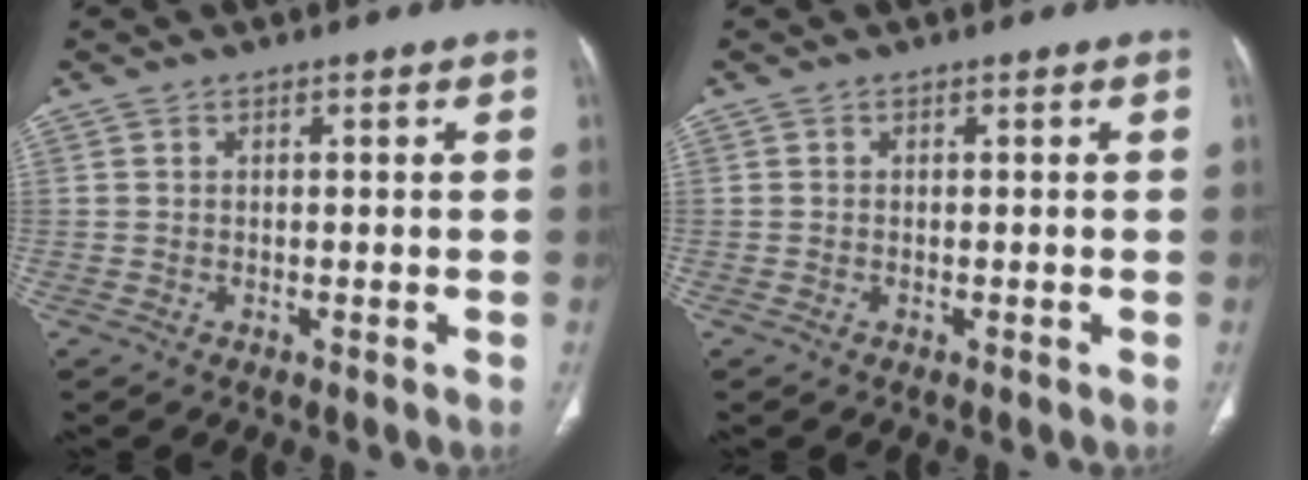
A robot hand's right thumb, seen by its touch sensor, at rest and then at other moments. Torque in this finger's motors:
{"motor_torque": [-0.09, 0.00, -0.01, -0.04, 0.00]}